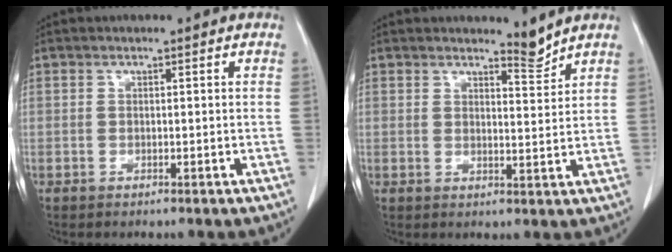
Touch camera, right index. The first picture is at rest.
{"total": 2.9, "force": [2.9, 0.1, 0.4], "torque": [-0.010, -0.017, 0.048]}